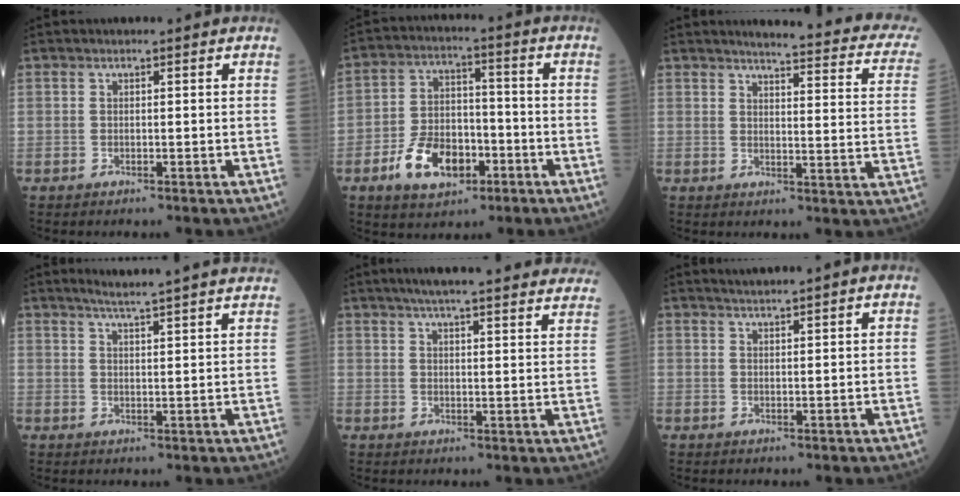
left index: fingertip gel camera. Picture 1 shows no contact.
{"total": 10.1, "force": [-4.7, 6.0, 6.6], "torque": [-0.131, 0.010, -0.080]}
{"total": 18.1, "force": [16.3, 2.1, 7.6], "torque": [-0.076, -0.058, 0.164]}
{"total": 13.8, "force": [12.8, -0.6, 5.3], "torque": [-0.081, -0.014, 0.152]}
{"total": 26.4, "force": [23.9, 2.0, 10.9], "torque": [-0.153, -0.022, 0.284]}
{"total": 3.3, "force": [3.0, -0.6, 1.1], "torque": [-0.017, 0.011, 0.051]}